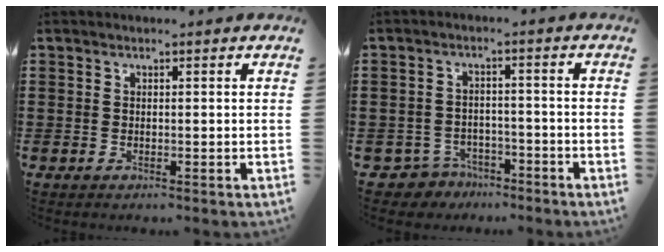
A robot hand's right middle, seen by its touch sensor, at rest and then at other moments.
{"total": 3.5, "force": [-3.3, 1.3, 0.1], "torque": [-0.018, 0.001, -0.072]}